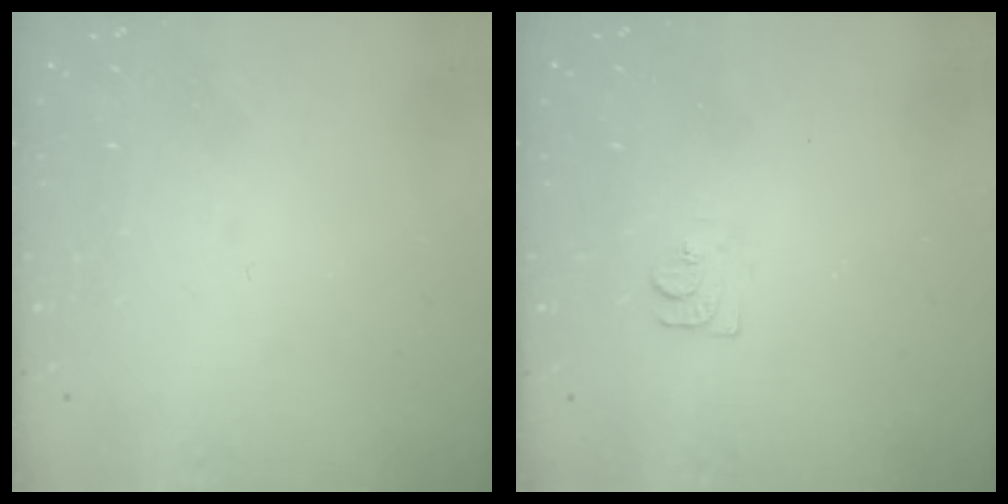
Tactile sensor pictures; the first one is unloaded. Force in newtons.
{"total": 6.2, "press": 6.1, "slide": 0.6}